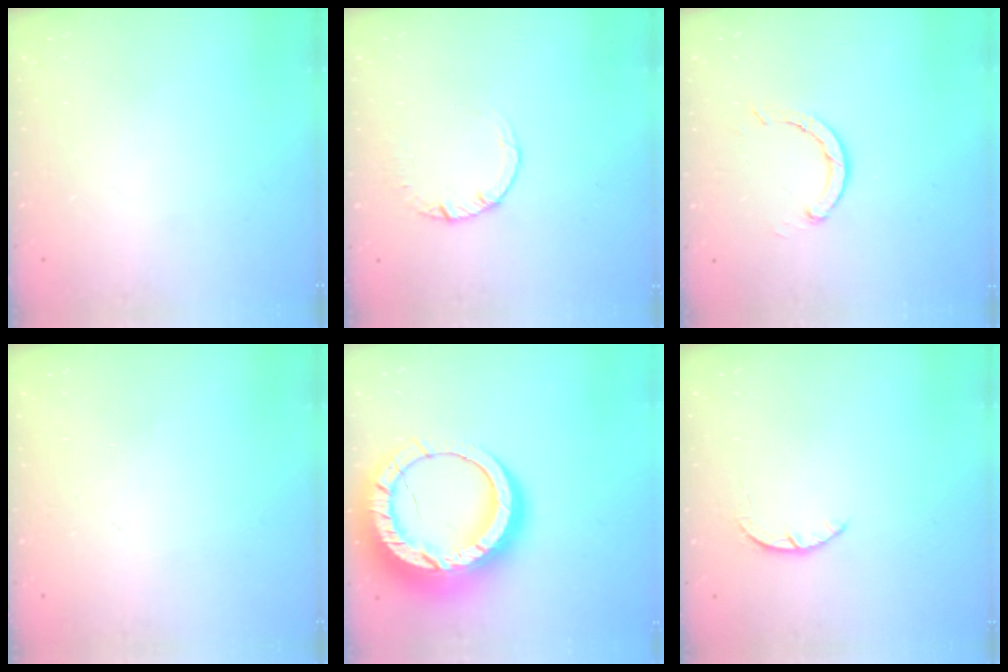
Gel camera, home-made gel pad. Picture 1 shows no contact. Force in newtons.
{"total": 2.5, "press": 2.5, "slide": 0.2}
{"total": 2.9, "press": 2.8, "slide": 0.5}
{"total": 2.6, "press": 2.6, "slide": 0.2}
{"total": 23.7, "press": 23.7, "slide": 2.1}
{"total": 2.5, "press": 2.5, "slide": 0.5}